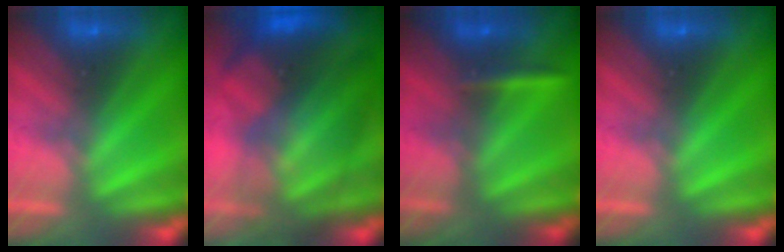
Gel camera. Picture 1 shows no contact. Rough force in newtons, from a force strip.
{"total": 9.0}
{"total": 2.4}
{"total": 0.0}